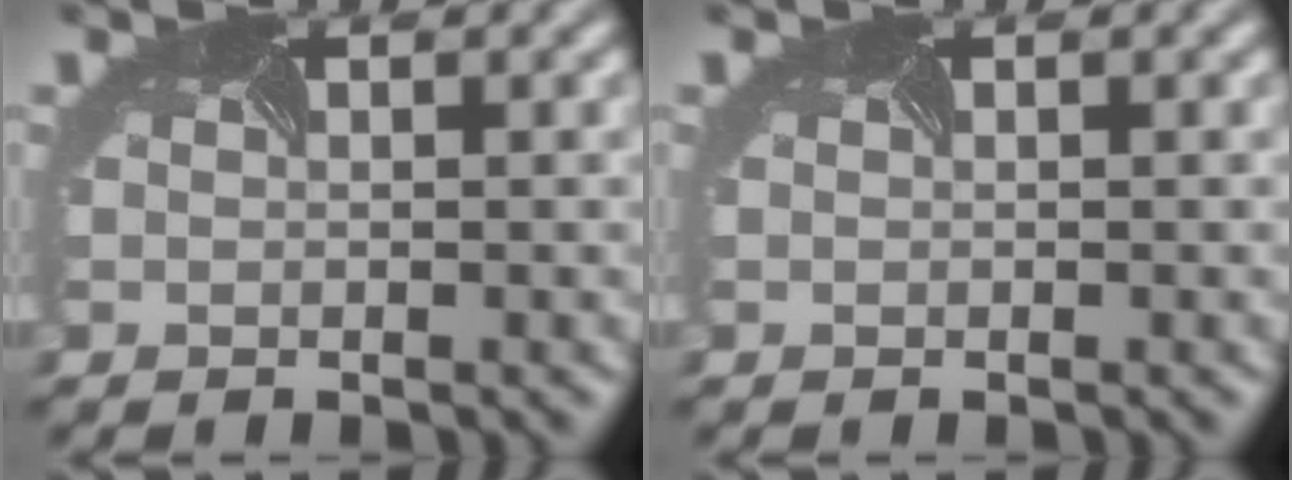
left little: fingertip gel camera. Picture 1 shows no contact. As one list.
[{"total": 0.0}]